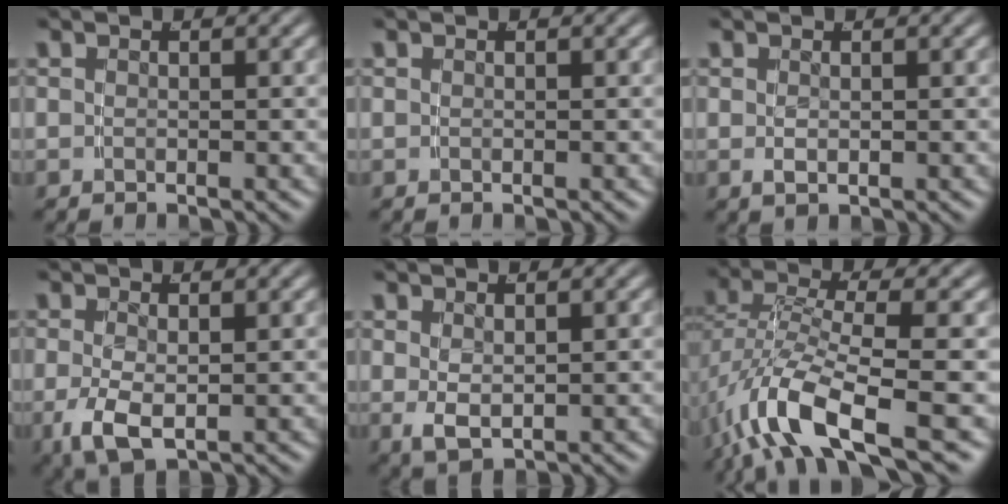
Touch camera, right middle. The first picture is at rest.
{"total": 0.0}
{"total": 0.7, "force": [0.0, 0.0, 0.7], "torque": [-0.015, -0.001, 0.006]}
{"total": 3.8, "force": [-1.3, 2.0, 2.9], "torque": [-0.077, -0.026, -0.005]}
{"total": 2.2, "force": [0.1, 1.1, 1.9], "torque": [-0.040, -0.012, 0.016]}
{"total": 6.9, "force": [-3.1, 2.3, 5.7], "torque": [-0.125, -0.022, -0.038]}